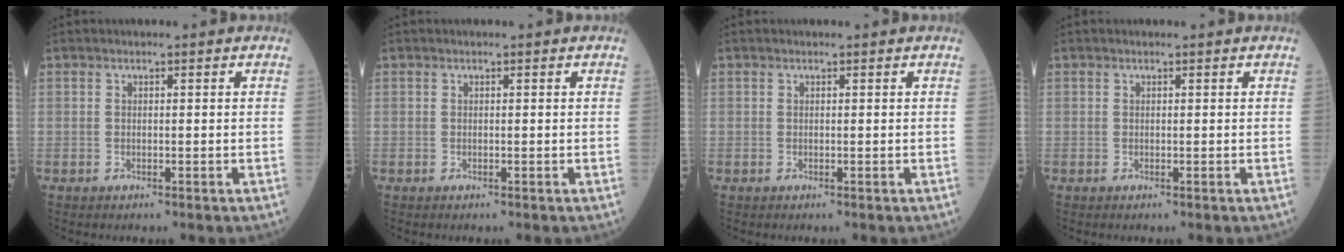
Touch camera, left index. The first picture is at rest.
{"total": 0.0}
{"total": 0.0}
{"total": 0.0}